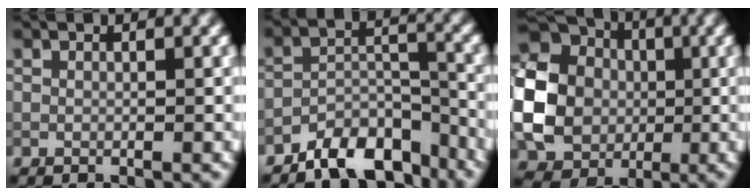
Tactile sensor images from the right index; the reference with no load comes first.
{"total": 6.6, "force": [-5.2, 2.8, 3.0], "torque": [-0.037, -0.001, -0.096]}
{"total": 14.0, "force": [-0.4, 12.5, 6.3], "torque": [-0.159, -0.002, -0.042]}